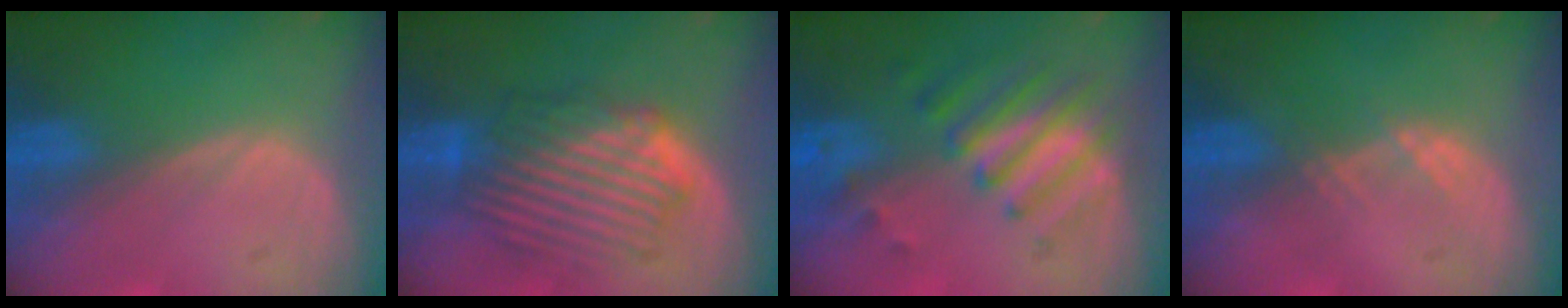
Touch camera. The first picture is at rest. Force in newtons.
{"total": 8.4, "press": 8.1, "slide": 2.2}
{"total": 7.8, "press": 6.9, "slide": 3.6}
{"total": 1.5, "press": 1.3, "slide": 0.8}